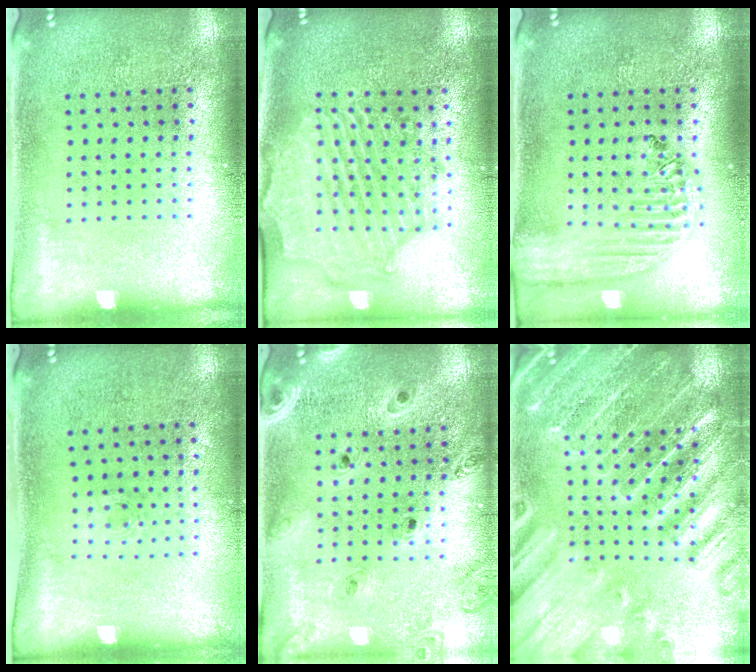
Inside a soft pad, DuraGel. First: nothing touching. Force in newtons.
{"total": 2.2, "press": 2.1, "slide": 0.8}
{"total": 2.2, "press": 1.9, "slide": 1.1}
{"total": 0.5, "press": 0.3, "slide": 0.4}
{"total": 1.3, "press": 1.3, "slide": 0.1}
{"total": 3.7, "press": 3.5, "slide": 1.0}